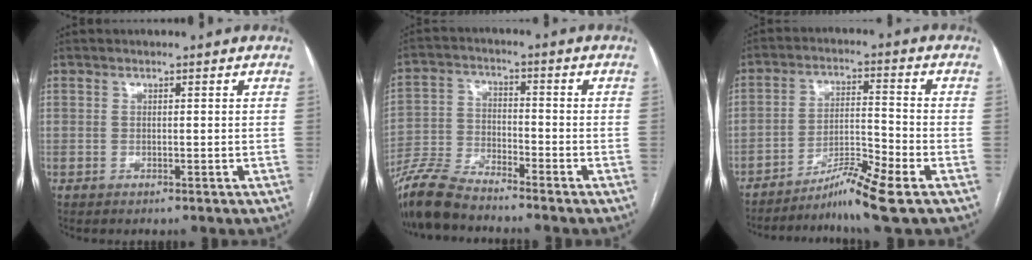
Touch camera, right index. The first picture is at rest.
{"total": 9.1, "force": [-8.3, 1.5, 3.3], "torque": [-0.068, -0.016, -0.162]}
{"total": 8.8, "force": [-6.3, -0.9, 6.1], "torque": [-0.112, -0.013, -0.108]}